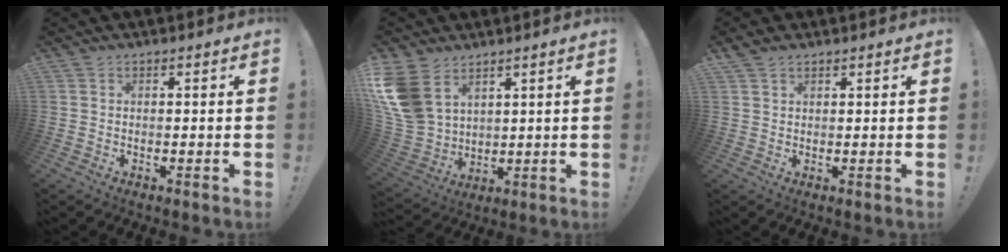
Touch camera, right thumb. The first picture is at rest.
{"total": 14.7, "force": [7.1, 9.6, 8.5], "torque": [-0.180, -0.037, 0.143]}
{"total": 2.3, "force": [1.8, 1.1, 0.9], "torque": [-0.018, -0.007, 0.036]}